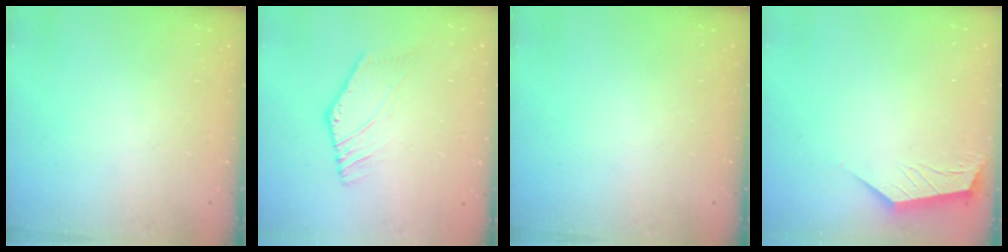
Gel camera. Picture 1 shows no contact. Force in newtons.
{"total": 1.0, "press": 0.8, "slide": 0.5}
{"total": 0.0}
{"total": 2.1, "press": 2.0, "slide": 0.4}